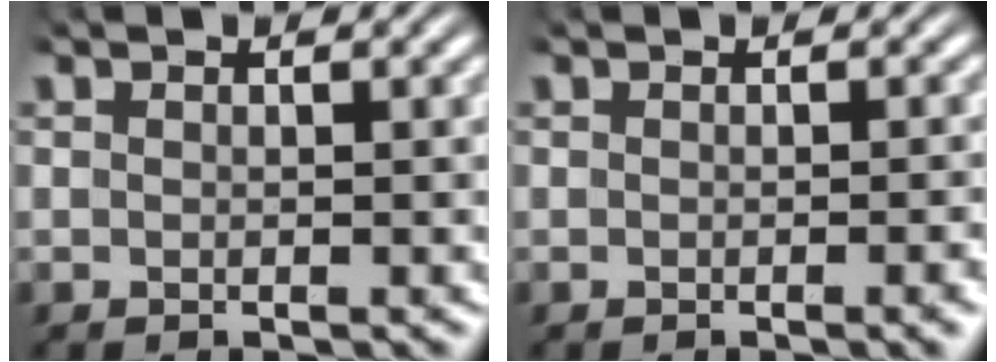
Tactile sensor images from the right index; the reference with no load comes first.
{"total": 0.8, "force": [-0.6, -0.1, 0.6], "torque": [-0.008, 0.007, -0.012]}